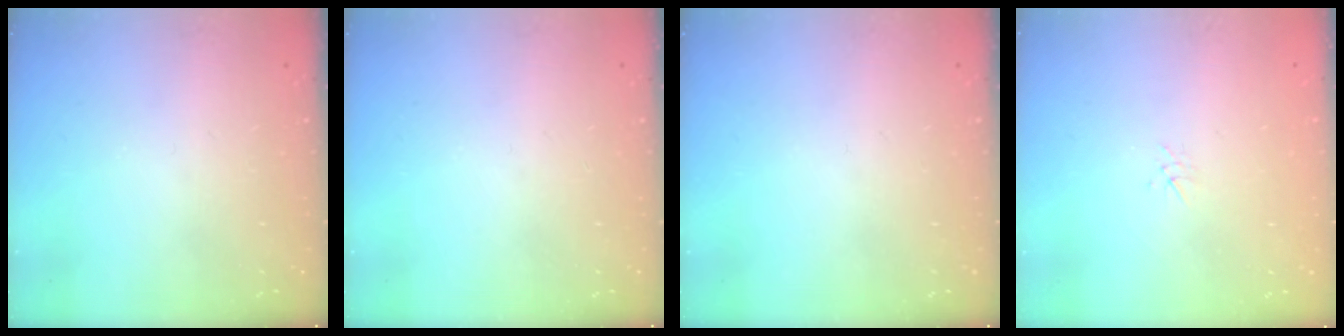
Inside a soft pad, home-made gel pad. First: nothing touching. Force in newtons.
{"total": 0.0}
{"total": 0.0}
{"total": 3.7, "press": 3.6, "slide": 0.5}